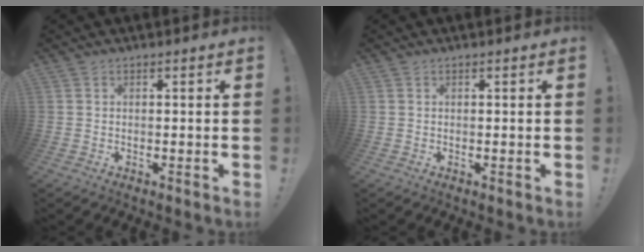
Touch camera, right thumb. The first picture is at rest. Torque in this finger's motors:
{"motor_torque": [0.02, 0.00, -0.08, 0.10, 0.04]}